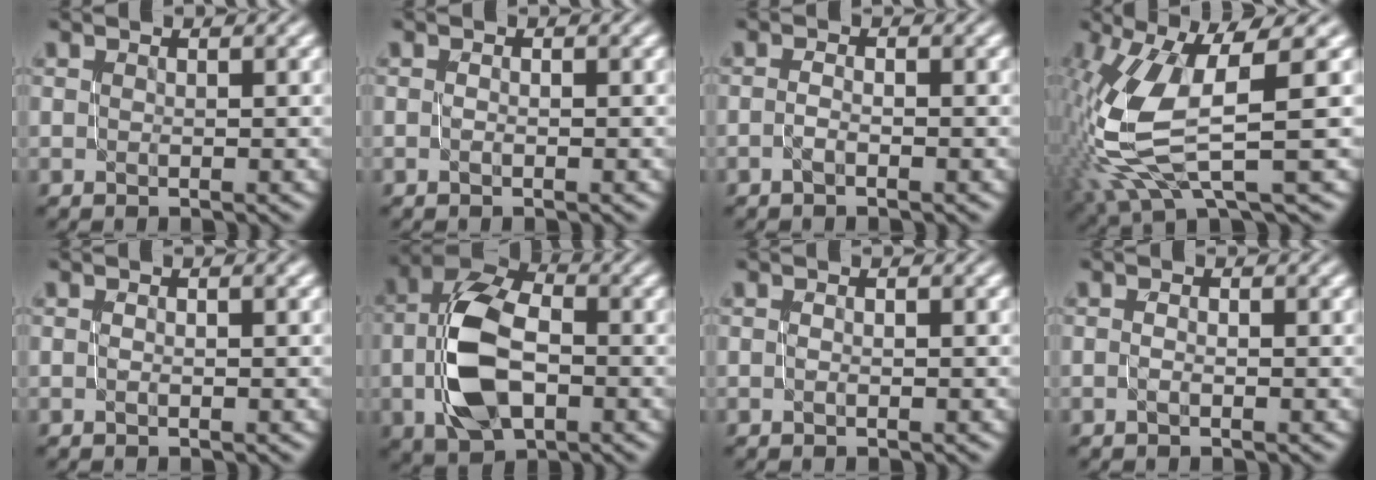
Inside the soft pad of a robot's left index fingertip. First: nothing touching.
{"total": 0.0}
{"total": 0.8, "force": [-0.6, 0.3, 0.4], "torque": [-0.012, 0.001, -0.016]}
{"total": 10.6, "force": [0.5, 3.5, 9.9], "torque": [-0.229, -0.013, 0.022]}
{"total": 0.7, "force": [-0.2, 0.3, 0.6], "torque": [-0.008, 0.001, -0.005]}
{"total": 8.5, "force": [-1.2, 5.4, 6.5], "torque": [-0.142, 0.006, -0.025]}
{"total": 0.0}
{"total": 0.5, "force": [-0.4, 0.2, 0.3], "torque": [-0.007, -0.003, -0.009]}